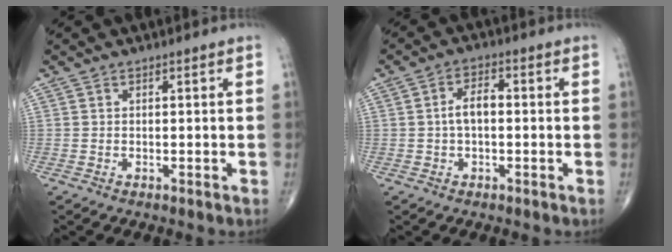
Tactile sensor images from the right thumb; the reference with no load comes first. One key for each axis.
{"total": 4.1, "fx": -0.3, "fy": 2.2, "fz": 3.4, "tx": -0.060, "ty": 0.016, "tz": -0.010}